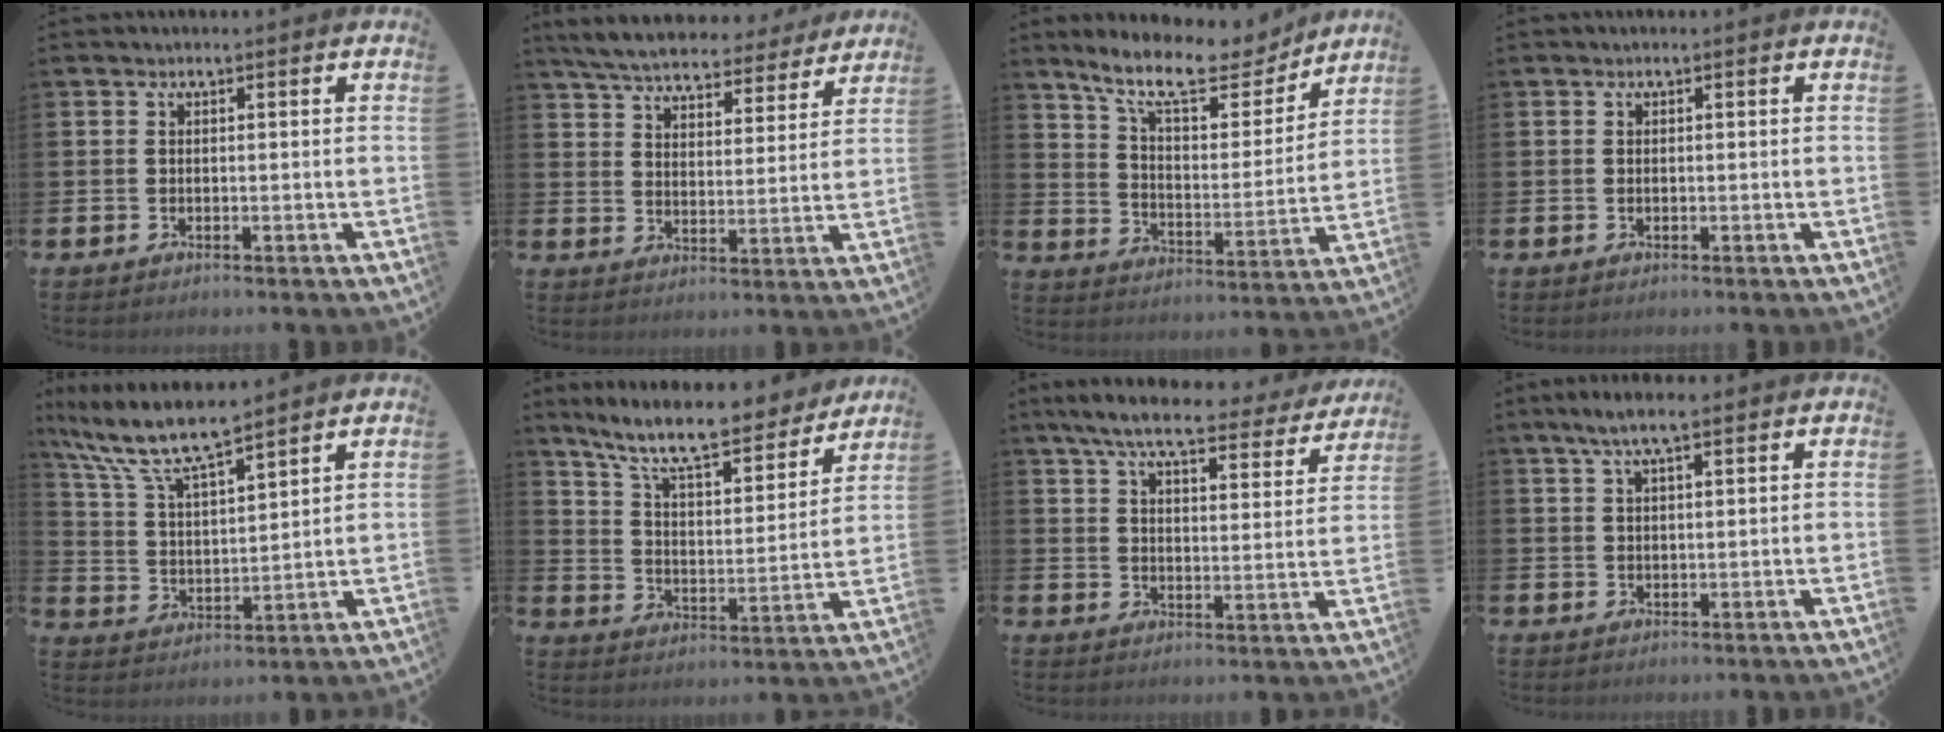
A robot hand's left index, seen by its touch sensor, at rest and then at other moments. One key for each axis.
{"total": 6.6, "fx": 6.2, "fy": 1.3, "fz": 1.6, "tx": -0.064, "ty": -0.036, "tz": 0.110}
{"total": 11.6, "fx": 9.9, "fy": 3.1, "fz": 5.1, "tx": -0.127, "ty": -0.058, "tz": 0.172}
{"total": 0.0}
{"total": 9.1, "fx": 8.1, "fy": 1.4, "fz": 3.8, "tx": -0.109, "ty": -0.041, "tz": 0.144}
{"total": 11.3, "fx": 9.8, "fy": 2.4, "fz": 5.0, "tx": -0.123, "ty": -0.063, "tz": 0.166}
{"total": 8.1, "fx": 7.1, "fy": 1.5, "fz": 3.6, "tx": -0.083, "ty": -0.038, "tz": 0.119}
{"total": 4.6, "fx": 3.2, "fy": 1.2, "fz": 3.0, "tx": -0.055, "ty": -0.001, "tz": 0.055}